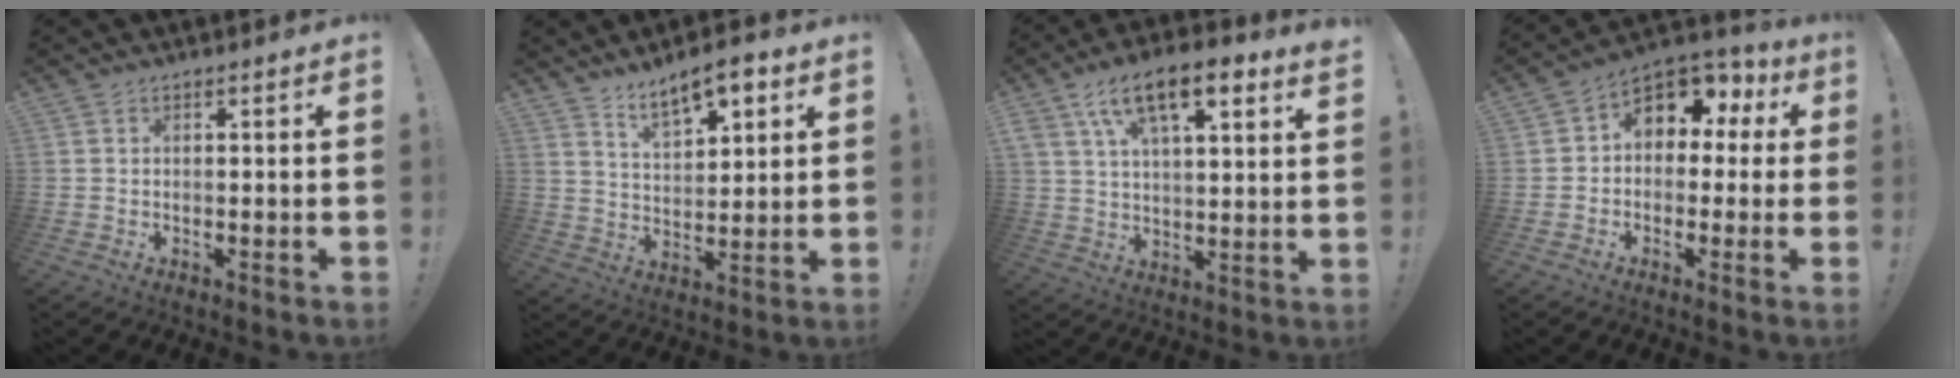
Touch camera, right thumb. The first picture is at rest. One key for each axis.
{"total": 10.1, "fx": 7.0, "fy": 4.3, "fz": 5.9, "tx": -0.085, "ty": -0.037, "tz": 0.124}
{"total": 13.3, "fx": 8.0, "fy": 5.0, "fz": 9.5, "tx": -0.165, "ty": -0.027, "tz": 0.140}
{"total": 8.8, "fx": 2.9, "fy": 6.6, "fz": 5.0, "tx": -0.073, "ty": -0.016, "tz": 0.057}